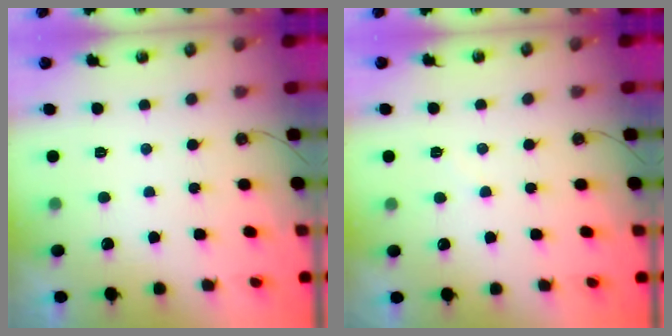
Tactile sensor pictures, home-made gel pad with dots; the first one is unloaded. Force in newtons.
{"total": 5.4, "press": 5.3, "slide": 0.7}